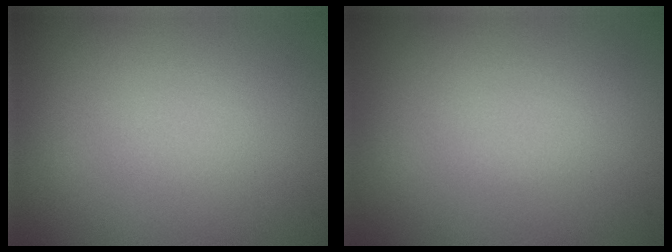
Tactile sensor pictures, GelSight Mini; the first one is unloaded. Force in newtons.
{"total": 0.0}